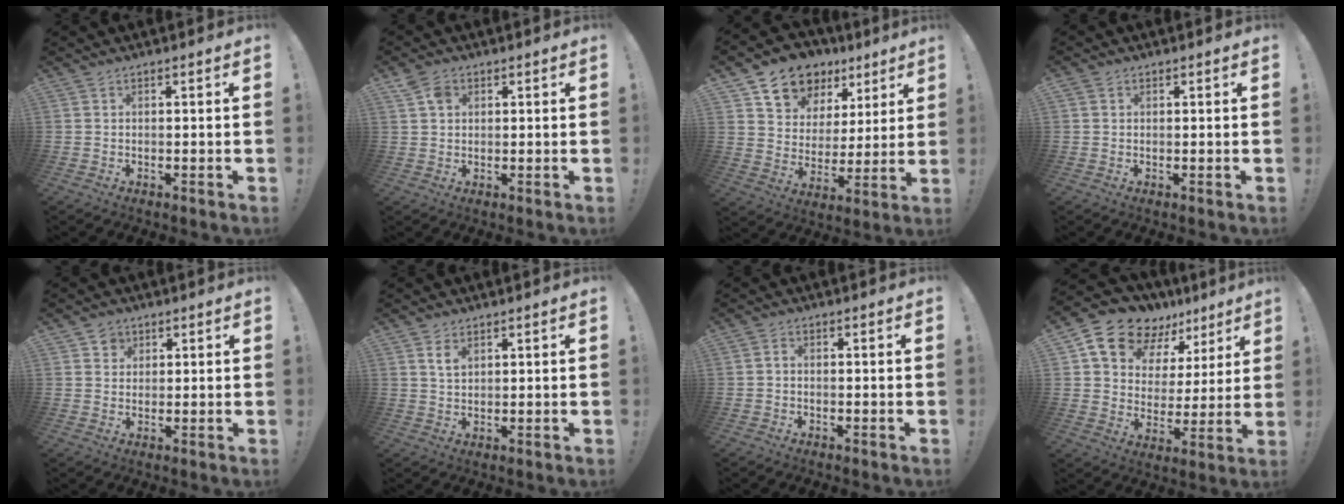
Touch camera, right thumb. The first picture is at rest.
{"total": 4.3, "force": [2.0, 3.2, 2.1], "torque": [-0.038, 0.003, 0.040]}
{"total": 13.4, "force": [9.0, 9.2, 3.6], "torque": [-0.062, -0.058, 0.169]}
{"total": 0.9, "force": [0.4, 0.7, 0.3], "torque": [-0.007, 0.002, 0.008]}
{"total": 3.3, "force": [1.7, 2.8, 0.3], "torque": [0.003, -0.008, 0.028]}
{"total": 3.5, "force": [1.9, 1.9, 2.2], "torque": [-0.036, -0.004, 0.033]}
{"total": 0.8, "force": [-0.6, 0.2, 0.5], "torque": [-0.009, 0.002, -0.011]}
{"total": 14.9, "force": [10.7, 8.8, 5.6], "torque": [-0.104, -0.073, 0.200]}